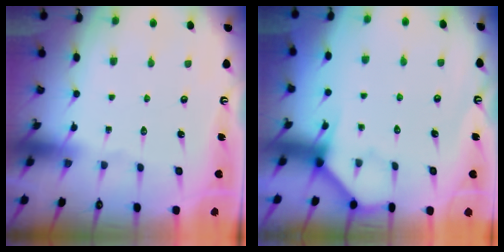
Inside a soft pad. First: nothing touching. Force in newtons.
{"total": 3.9, "press": 3.8, "slide": 0.5}